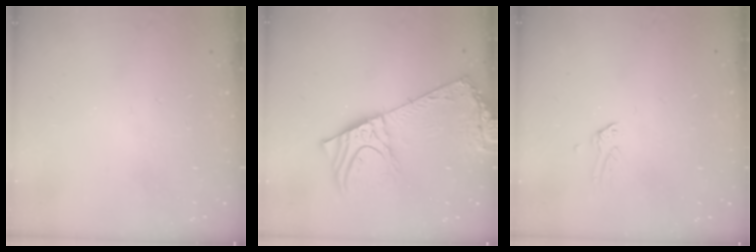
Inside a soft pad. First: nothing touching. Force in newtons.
{"total": 16.9, "press": 16.4, "slide": 3.8}
{"total": 0.0}